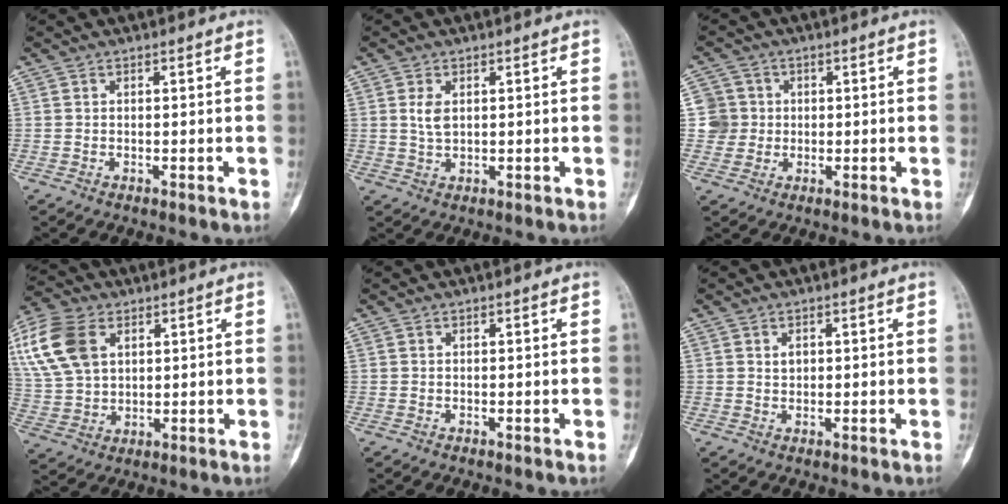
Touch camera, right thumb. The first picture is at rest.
{"total": 2.8, "force": [0.8, 1.7, 2.2], "torque": [-0.037, -0.003, 0.017]}
{"total": 5.0, "force": [0.4, 5.0, 0.1], "torque": [0.034, 0.008, 0.002]}
{"total": 15.6, "force": [5.6, 10.3, 10.2], "torque": [-0.217, -0.003, 0.113]}
{"total": 0.0}
{"total": 1.7, "force": [0.5, 1.3, 1.0], "torque": [-0.008, -0.001, 0.008]}